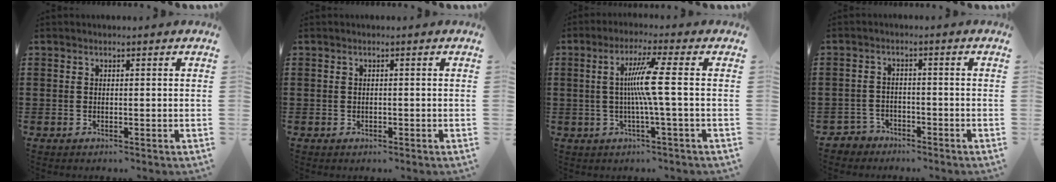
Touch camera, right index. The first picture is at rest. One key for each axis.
{"total": 0.0}
{"total": 7.1, "fx": 0.0, "fy": -0.9, "fz": 7.1, "tx": -0.140, "ty": -0.006, "tz": -0.012}
{"total": 2.5, "fx": -2.2, "fy": 1.0, "fz": -0.1, "tx": -0.007, "ty": 0.003, "tz": -0.050}